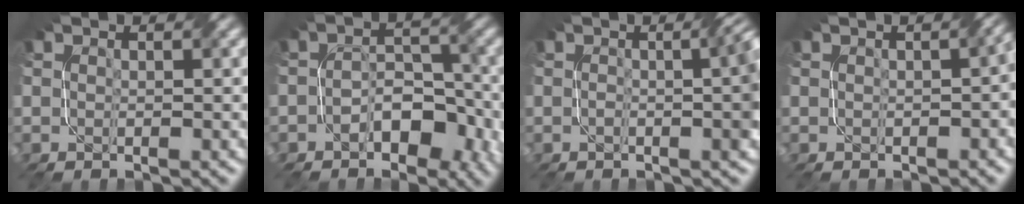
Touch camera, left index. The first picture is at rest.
{"total": 4.9, "force": [-2.1, 2.9, 3.3], "torque": [-0.043, 0.002, -0.034]}
{"total": 4.6, "force": [-0.2, 1.3, 4.4], "torque": [-0.047, 0.011, -0.007]}
{"total": 2.0, "force": [-0.2, 0.8, 1.8], "torque": [-0.020, 0.004, -0.001]}